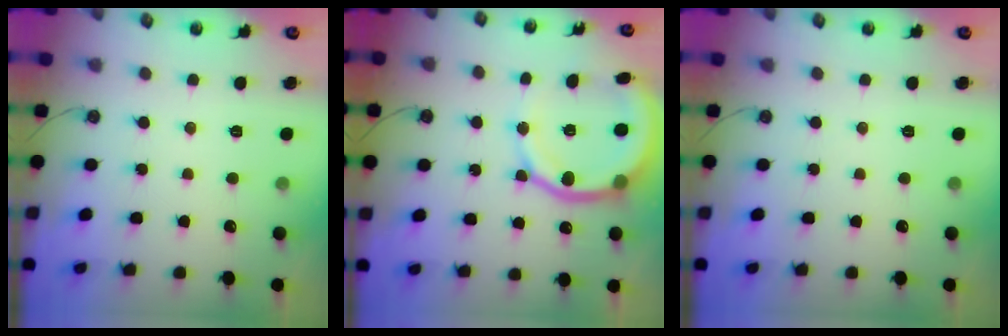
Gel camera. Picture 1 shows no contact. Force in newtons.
{"total": 13.5, "press": 13.4, "slide": 1.7}
{"total": 0.0}